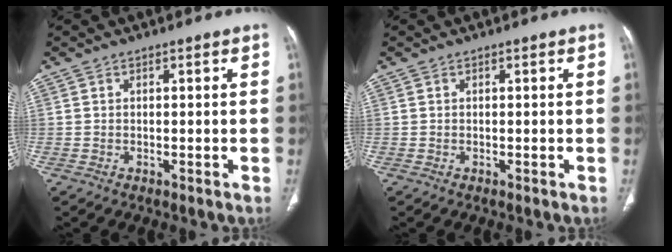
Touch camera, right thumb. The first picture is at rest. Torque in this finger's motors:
{"motor_torque": [0.27, -0.01, -0.16, 0.15, 0.04]}